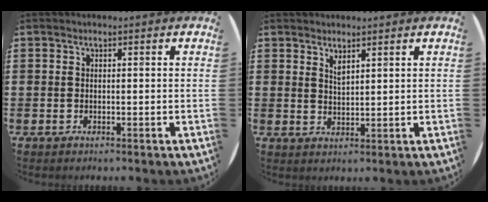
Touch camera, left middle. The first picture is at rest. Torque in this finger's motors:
{"motor_torque": [0.45, -0.01, 0.03, 0.00]}